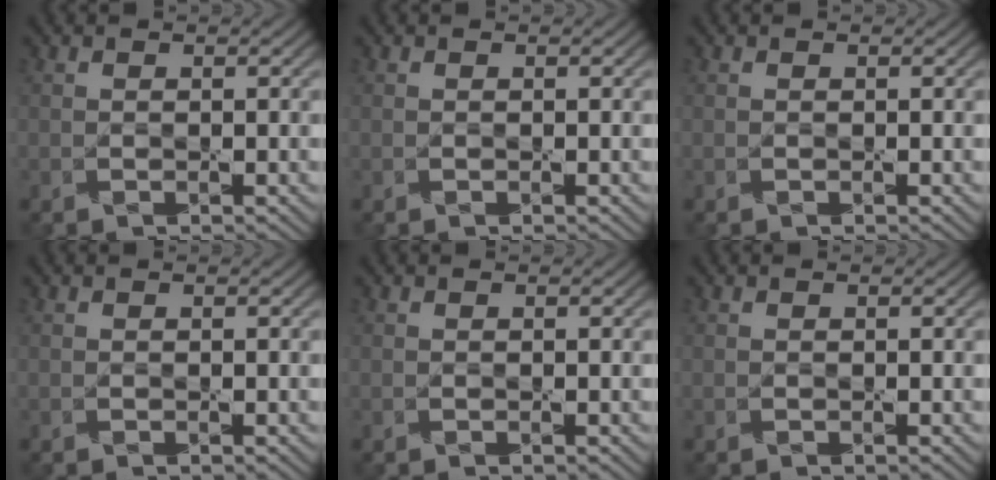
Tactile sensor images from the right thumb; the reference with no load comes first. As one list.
[{"total": 0.0}, {"total": 0.0}, {"total": 0.0}, {"total": 0.0}, {"total": 0.0}]